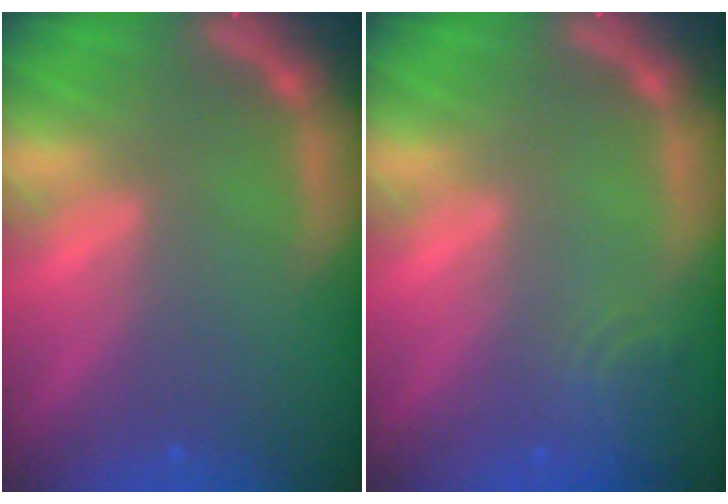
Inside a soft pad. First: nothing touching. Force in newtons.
{"total": 2.9}